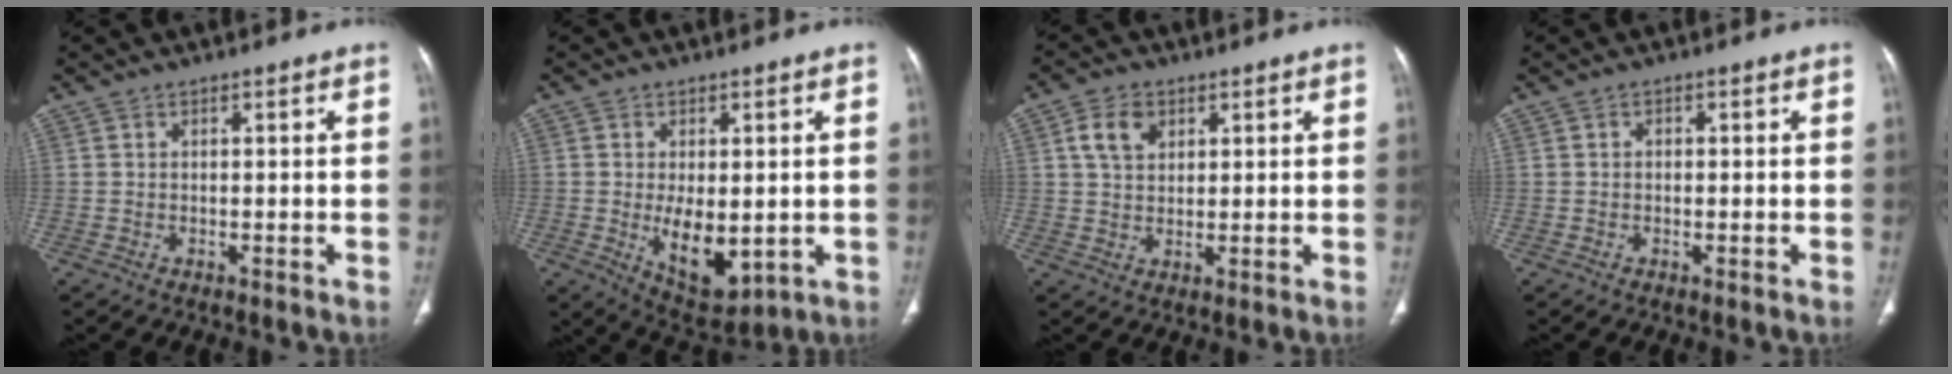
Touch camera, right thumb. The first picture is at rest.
{"total": 10.4, "force": [-1.3, 5.7, 8.6], "torque": [-0.110, -0.018, -0.001]}
{"total": 5.9, "force": [2.3, 4.2, 3.3], "torque": [-0.044, -0.004, 0.041]}
{"total": 0.9, "force": [0.0, 0.7, 0.5], "torque": [-0.002, 0.003, -0.003]}